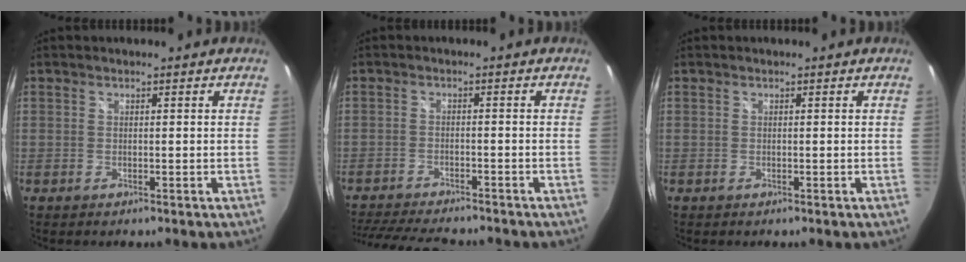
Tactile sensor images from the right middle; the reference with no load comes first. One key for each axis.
{"total": 12.3, "fx": -11.0, "fy": 2.4, "fz": 4.9, "tx": -0.118, "ty": -0.019, "tz": -0.176}
{"total": 0.0}